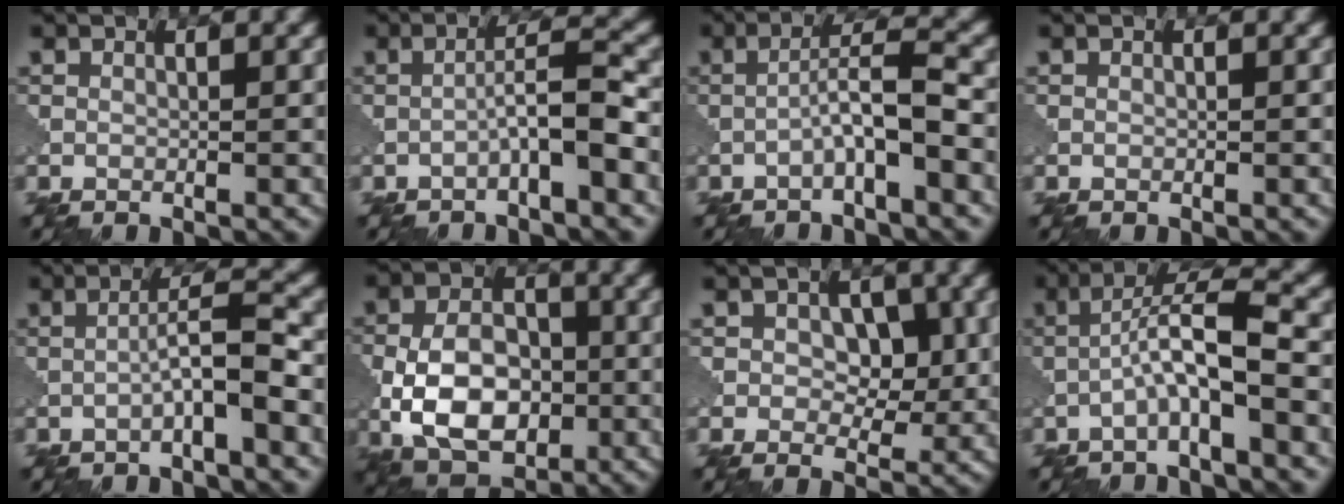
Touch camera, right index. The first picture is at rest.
{"total": 3.8, "force": [-1.6, 0.3, 3.4], "torque": [-0.058, 0.020, -0.035]}
{"total": 4.0, "force": [-1.6, 0.4, 3.6], "torque": [-0.063, 0.020, -0.036]}
{"total": 0.0}
{"total": 3.7, "force": [-1.4, 0.2, 3.4], "torque": [-0.059, 0.019, -0.032]}
{"total": 8.6, "force": [-2.0, 5.4, 6.3], "torque": [-0.114, 0.004, -0.046]}
{"total": 4.3, "force": [0.7, 2.8, 3.2], "torque": [-0.039, -0.006, 0.004]}
{"total": 5.3, "force": [-1.5, 0.8, 5.0], "torque": [-0.092, 0.023, -0.035]}